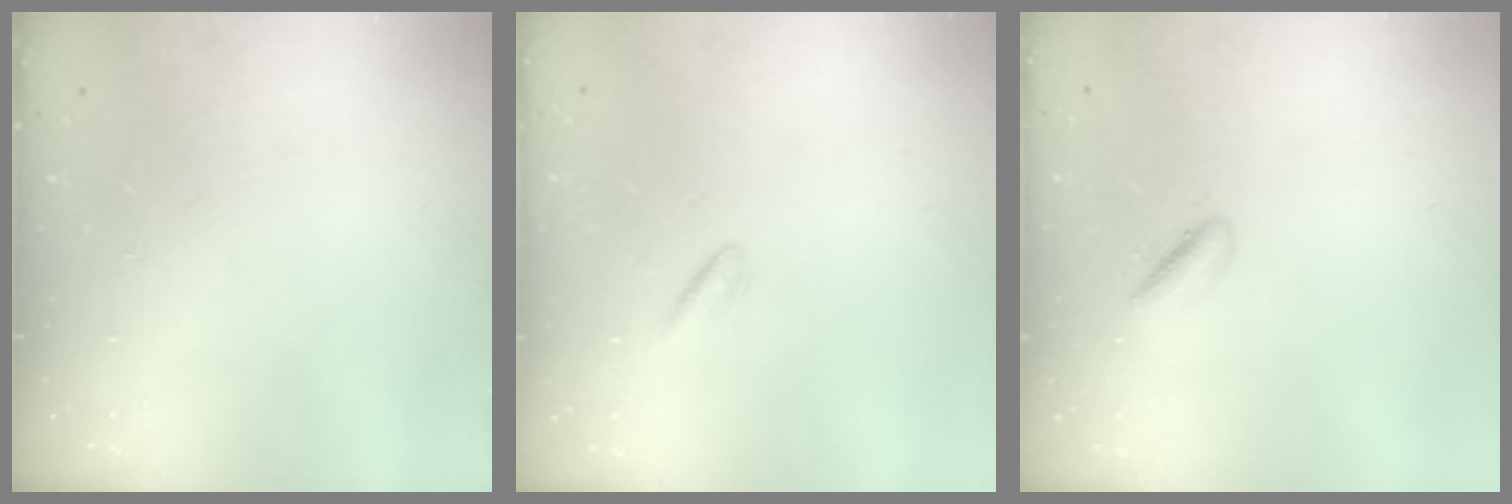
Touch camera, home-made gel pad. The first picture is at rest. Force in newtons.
{"total": 0.9, "press": 0.7, "slide": 0.6}
{"total": 1.7, "press": 1.6, "slide": 0.5}